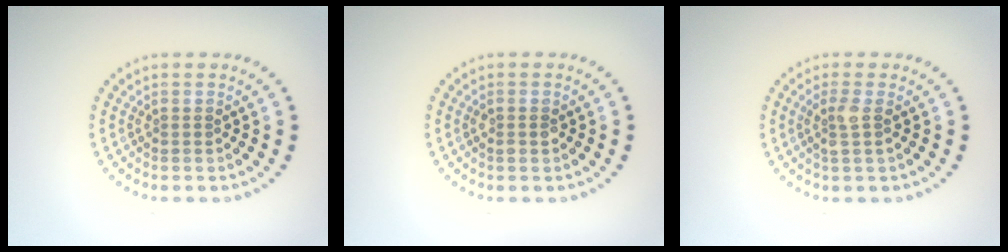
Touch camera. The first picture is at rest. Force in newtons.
{"total": 1.0, "press": 1.0, "slide": 0.2}
{"total": 1.8, "press": 1.5, "slide": 1.0}